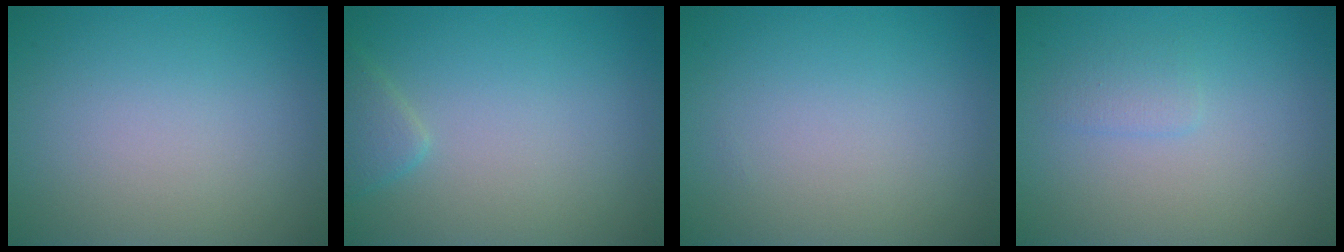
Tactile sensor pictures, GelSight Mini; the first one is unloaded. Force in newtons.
{"total": 1.6, "press": 1.6, "slide": 0.1}
{"total": 0.0}
{"total": 1.1, "press": 1.1, "slide": 0.1}